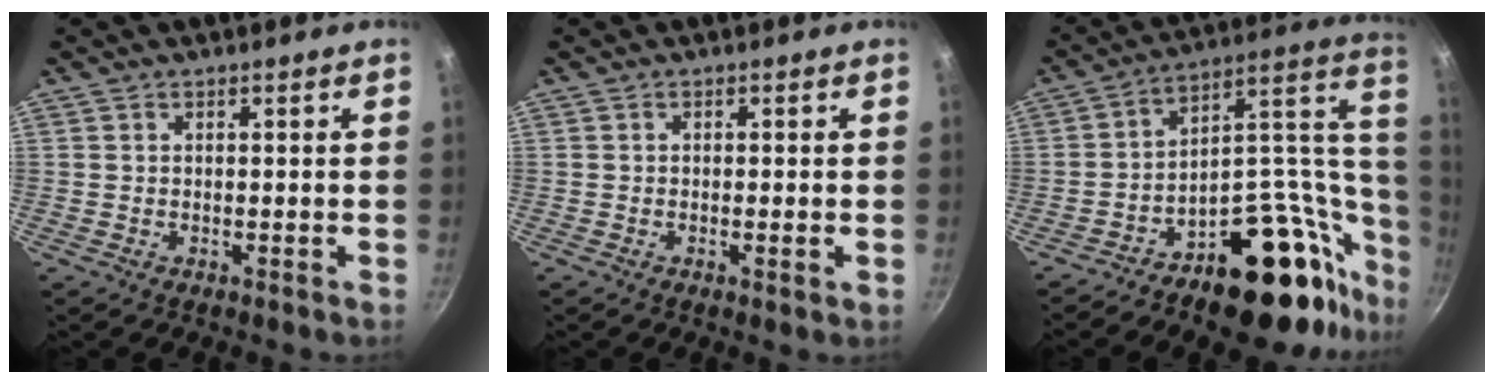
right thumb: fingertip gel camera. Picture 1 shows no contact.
{"total": 1.4, "force": [-0.3, 0.2, 1.3], "torque": [-0.026, -0.001, -0.007]}
{"total": 27.1, "force": [-10.2, 15.6, 19.6], "torque": [-0.182, 0.084, -0.154]}